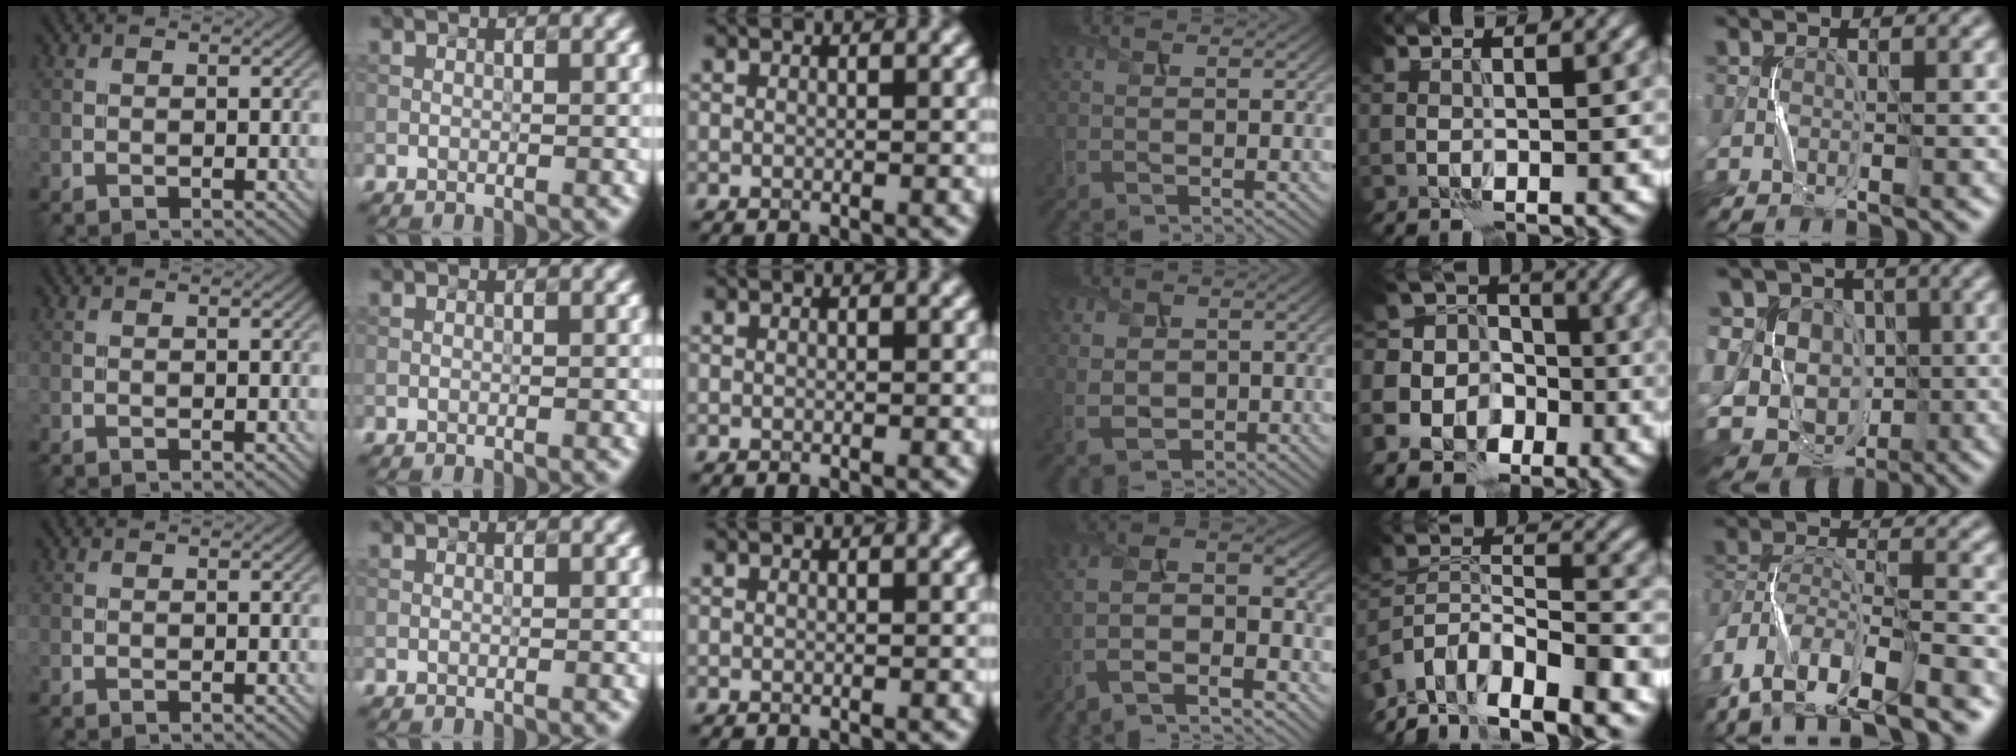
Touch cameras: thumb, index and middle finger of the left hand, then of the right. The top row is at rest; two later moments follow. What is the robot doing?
{"motion": "squeeze", "object": "sponge"}